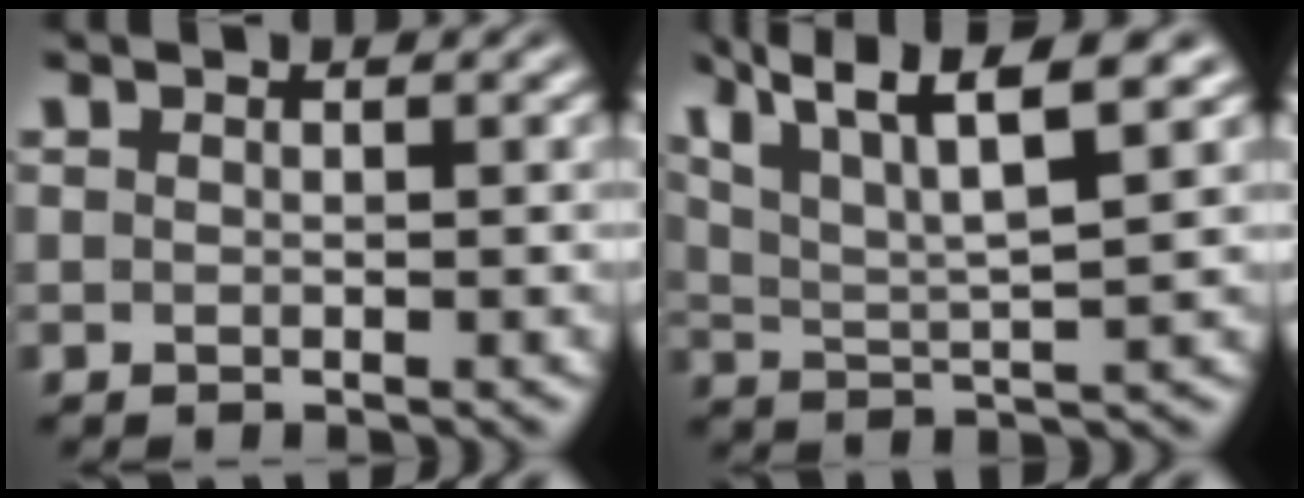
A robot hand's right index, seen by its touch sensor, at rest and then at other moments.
{"total": 7.2, "force": [3.8, 3.1, 5.3], "torque": [-0.092, -0.001, 0.065]}